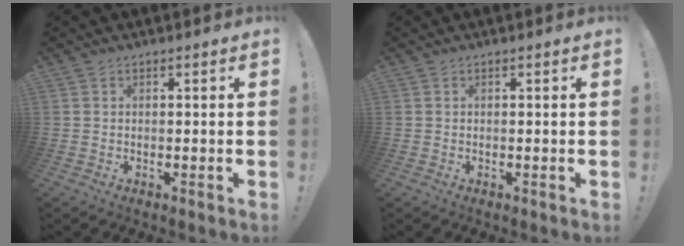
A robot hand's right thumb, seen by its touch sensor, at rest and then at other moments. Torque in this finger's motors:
{"motor_torque": [-0.05, -0.01, -0.02, 0.04, 0.00]}